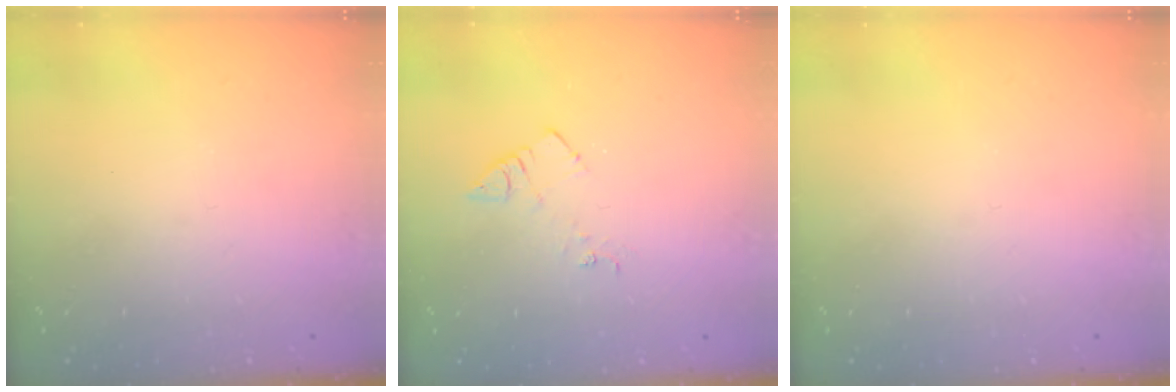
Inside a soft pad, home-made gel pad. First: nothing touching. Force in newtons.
{"total": 6.2, "press": 6.2, "slide": 0.6}
{"total": 0.0}